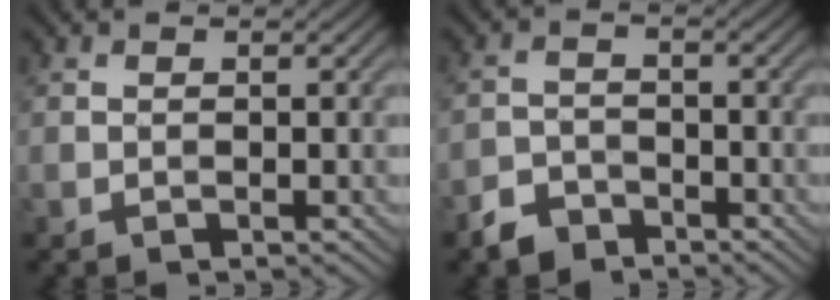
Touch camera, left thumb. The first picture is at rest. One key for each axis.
{"total": 3.1, "fx": -2.6, "fy": 1.5, "fz": 0.7, "tx": -0.014, "ty": 0.005, "tz": -0.056}